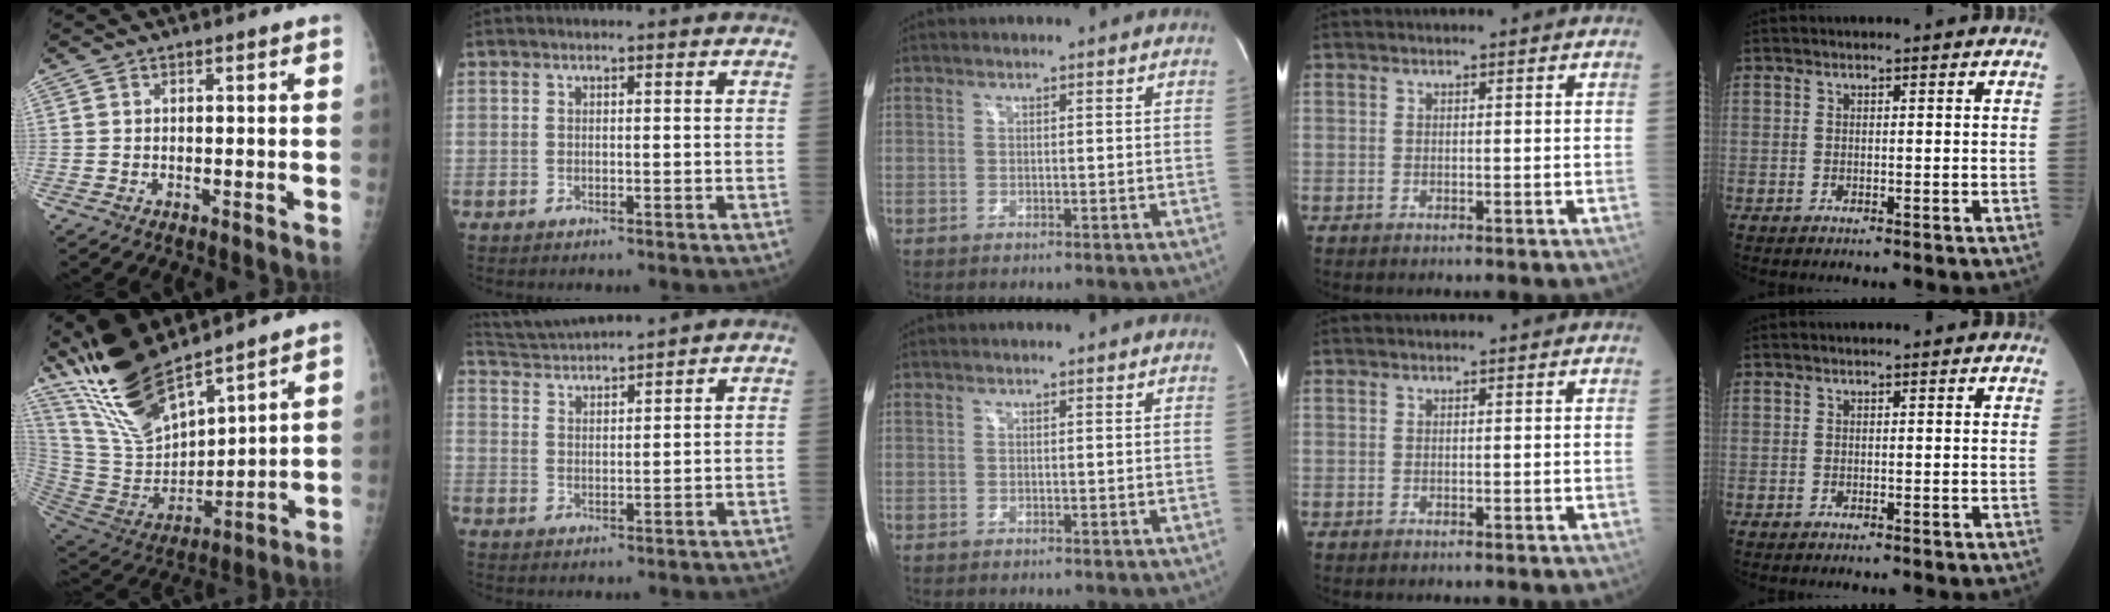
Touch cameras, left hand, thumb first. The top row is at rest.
{"thumb": {"total": 17.3, "force": [14.4, 4.5, 8.3], "torque": [-0.129, -0.078, 0.293]}, "index": {"total": 6.9, "force": [6.7, -1.5, 1.2], "torque": [-0.034, 0.013, 0.127]}}